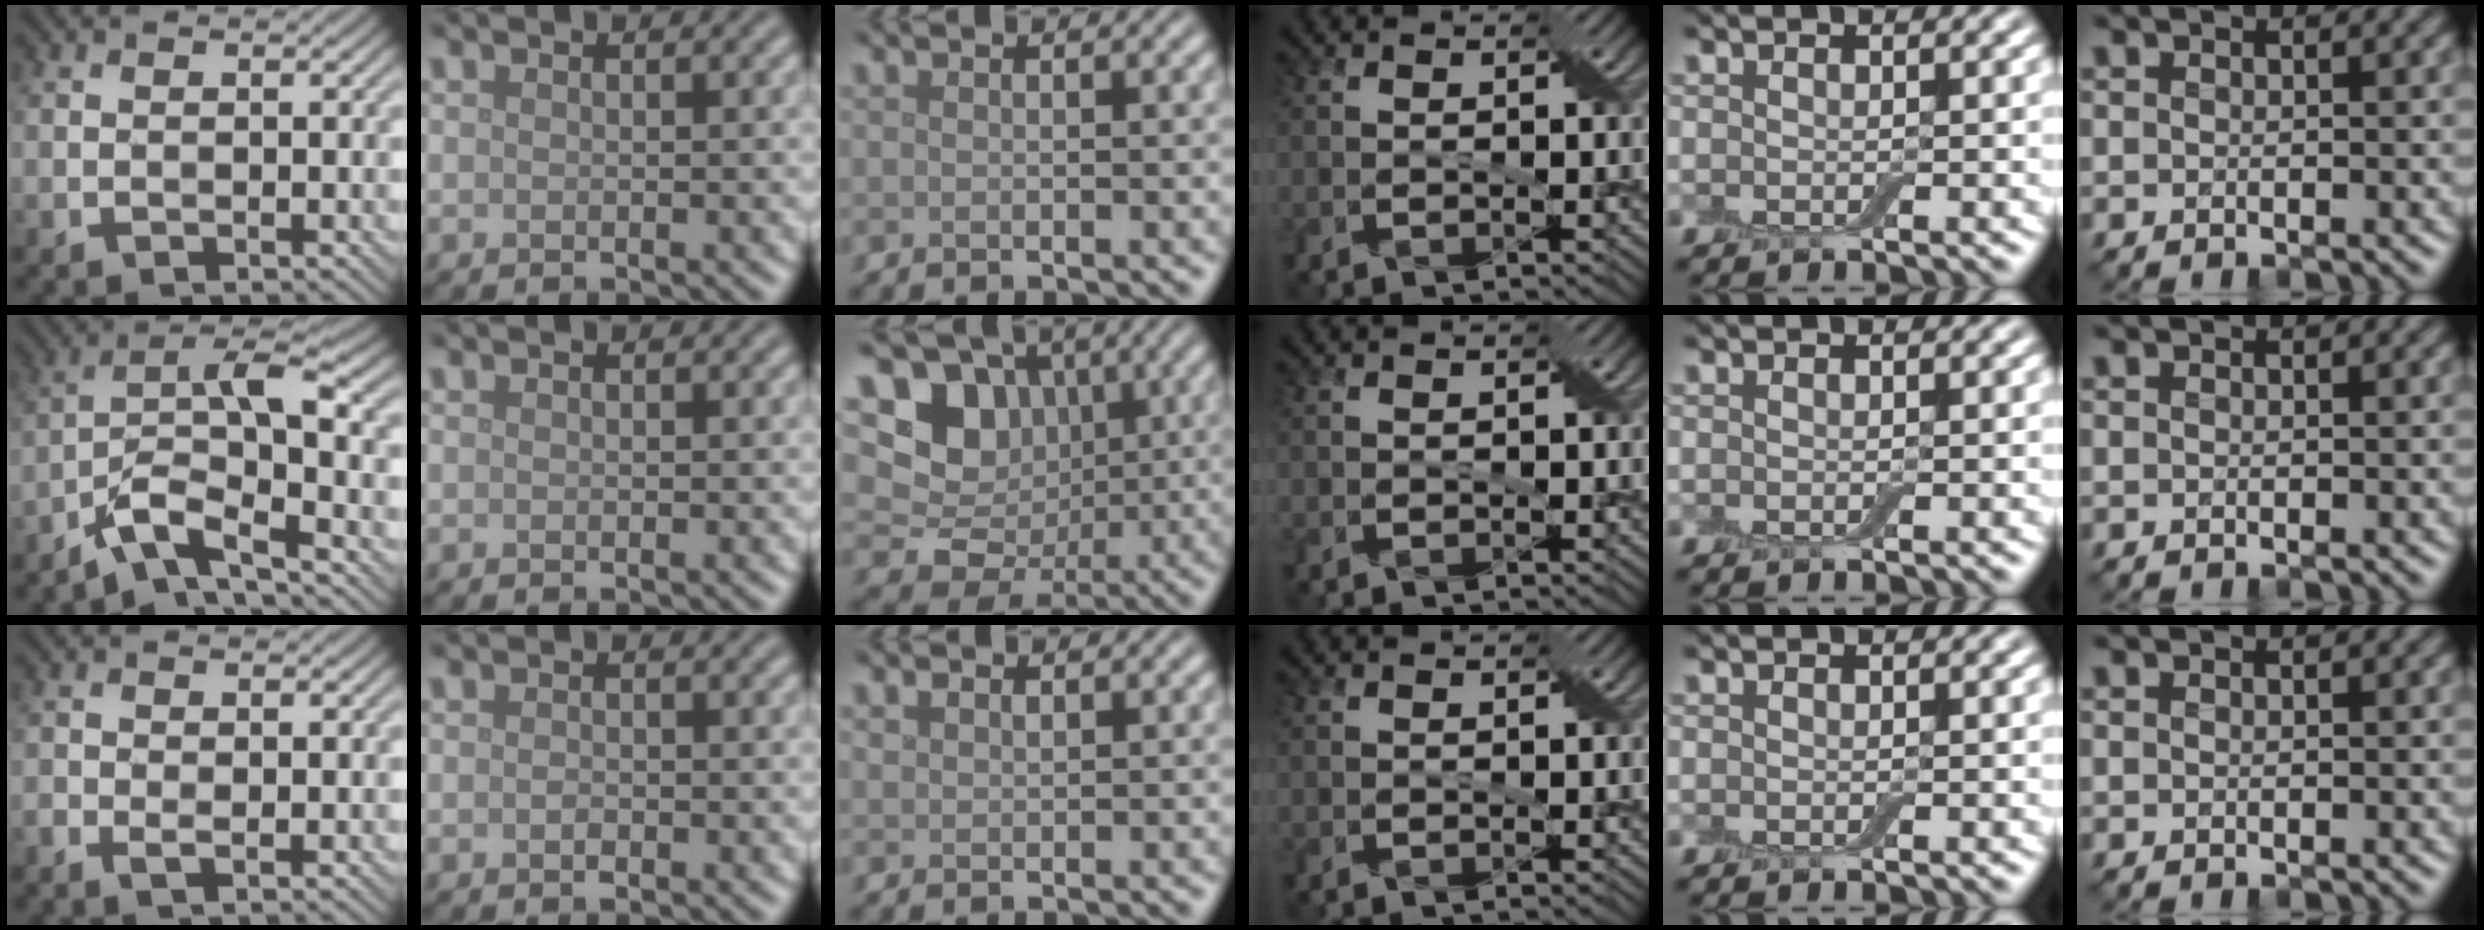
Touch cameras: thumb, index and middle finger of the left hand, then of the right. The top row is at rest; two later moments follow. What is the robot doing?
{"motion": "cut", "object": "aluminum foil"}